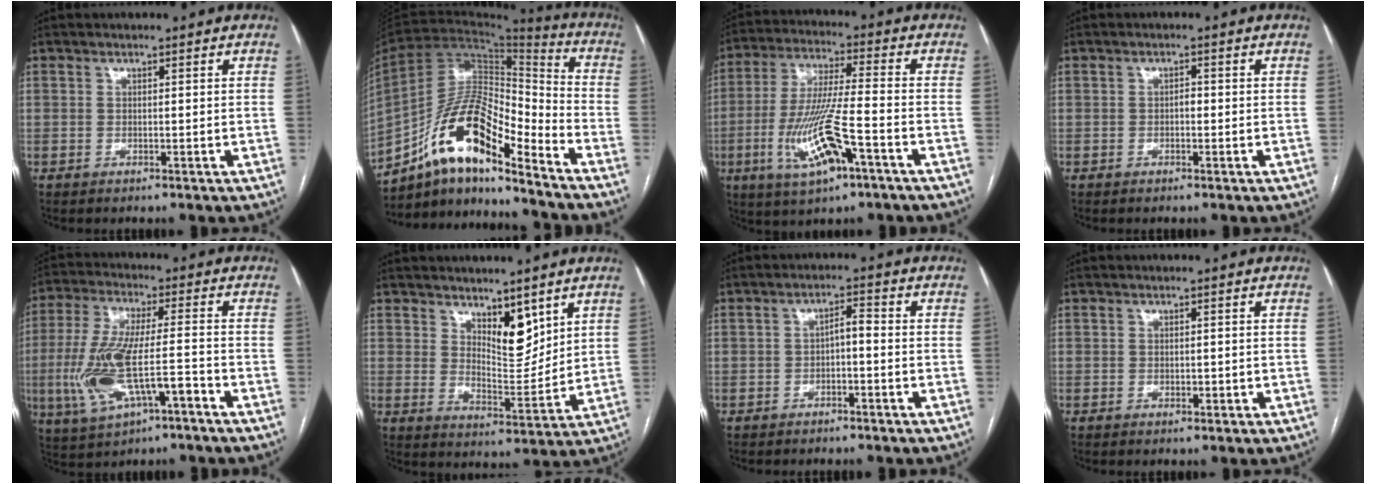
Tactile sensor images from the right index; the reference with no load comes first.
{"total": 15.8, "force": [-10.5, 3.9, 11.1], "torque": [-0.209, 0.037, -0.183]}
{"total": 13.7, "force": [-5.2, 2.0, 12.5], "torque": [-0.258, -0.011, -0.090]}
{"total": 1.1, "force": [-0.3, 0.6, 0.9], "torque": [-0.011, 0.004, -0.006]}
{"total": 13.5, "force": [-4.6, 3.6, 12.2], "torque": [-0.252, -0.002, -0.075]}
{"total": 7.0, "force": [4.5, 2.9, 4.6], "torque": [-0.075, -0.014, 0.082]}
{"total": 2.7, "force": [-0.8, 0.9, 2.4], "torque": [-0.039, 0.012, -0.011]}
{"total": 1.1, "force": [-0.2, 0.7, 0.8], "torque": [-0.007, 0.001, 0.000]}